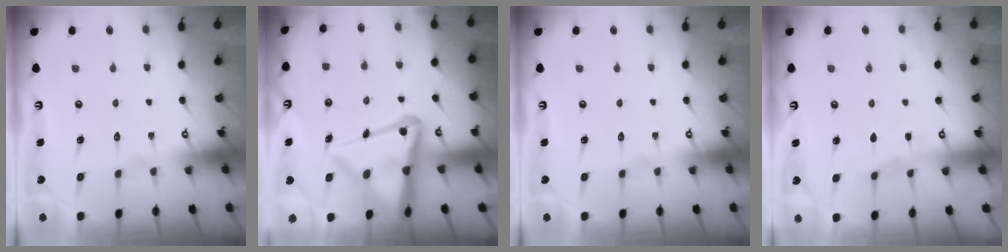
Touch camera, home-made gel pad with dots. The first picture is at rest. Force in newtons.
{"total": 16.3, "press": 16.2, "slide": 1.7}
{"total": 0.0}
{"total": 3.6, "press": 3.5, "slide": 0.5}